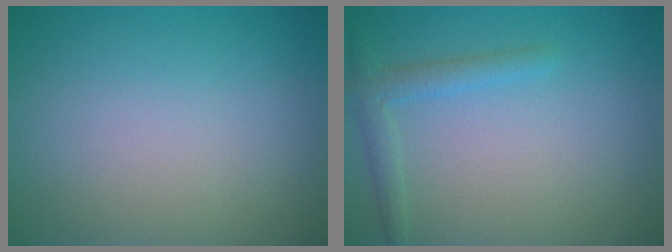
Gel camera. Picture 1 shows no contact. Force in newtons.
{"total": 1.9, "press": 1.9, "slide": 0.1}